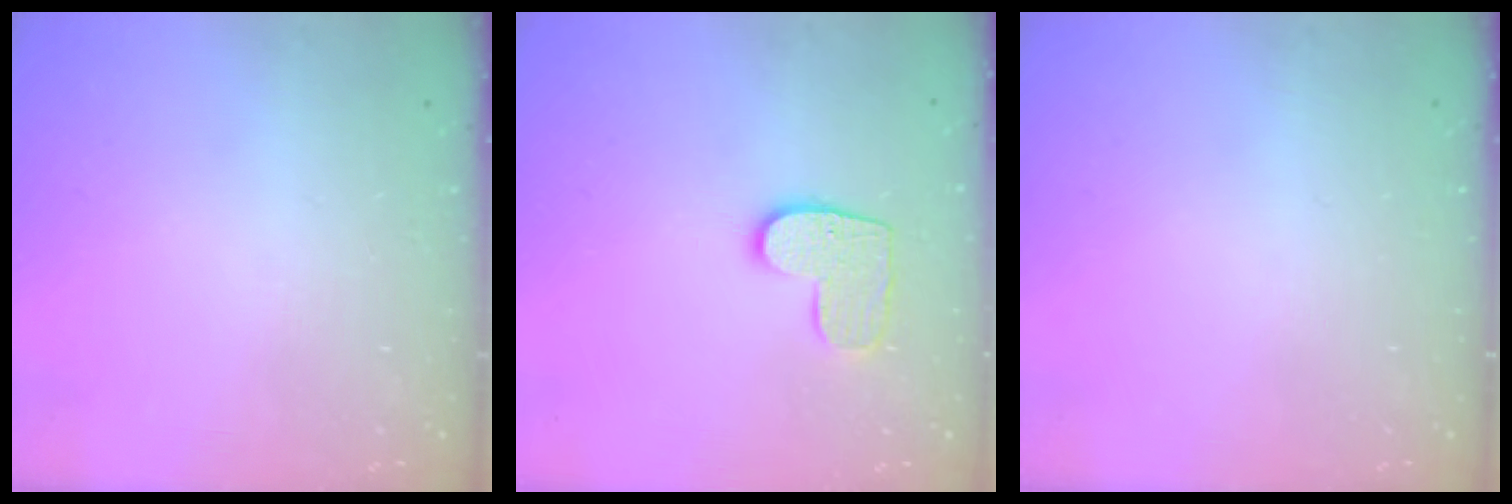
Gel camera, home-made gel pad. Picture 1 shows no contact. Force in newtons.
{"total": 9.2, "press": 9.2, "slide": 0.3}
{"total": 0.0}